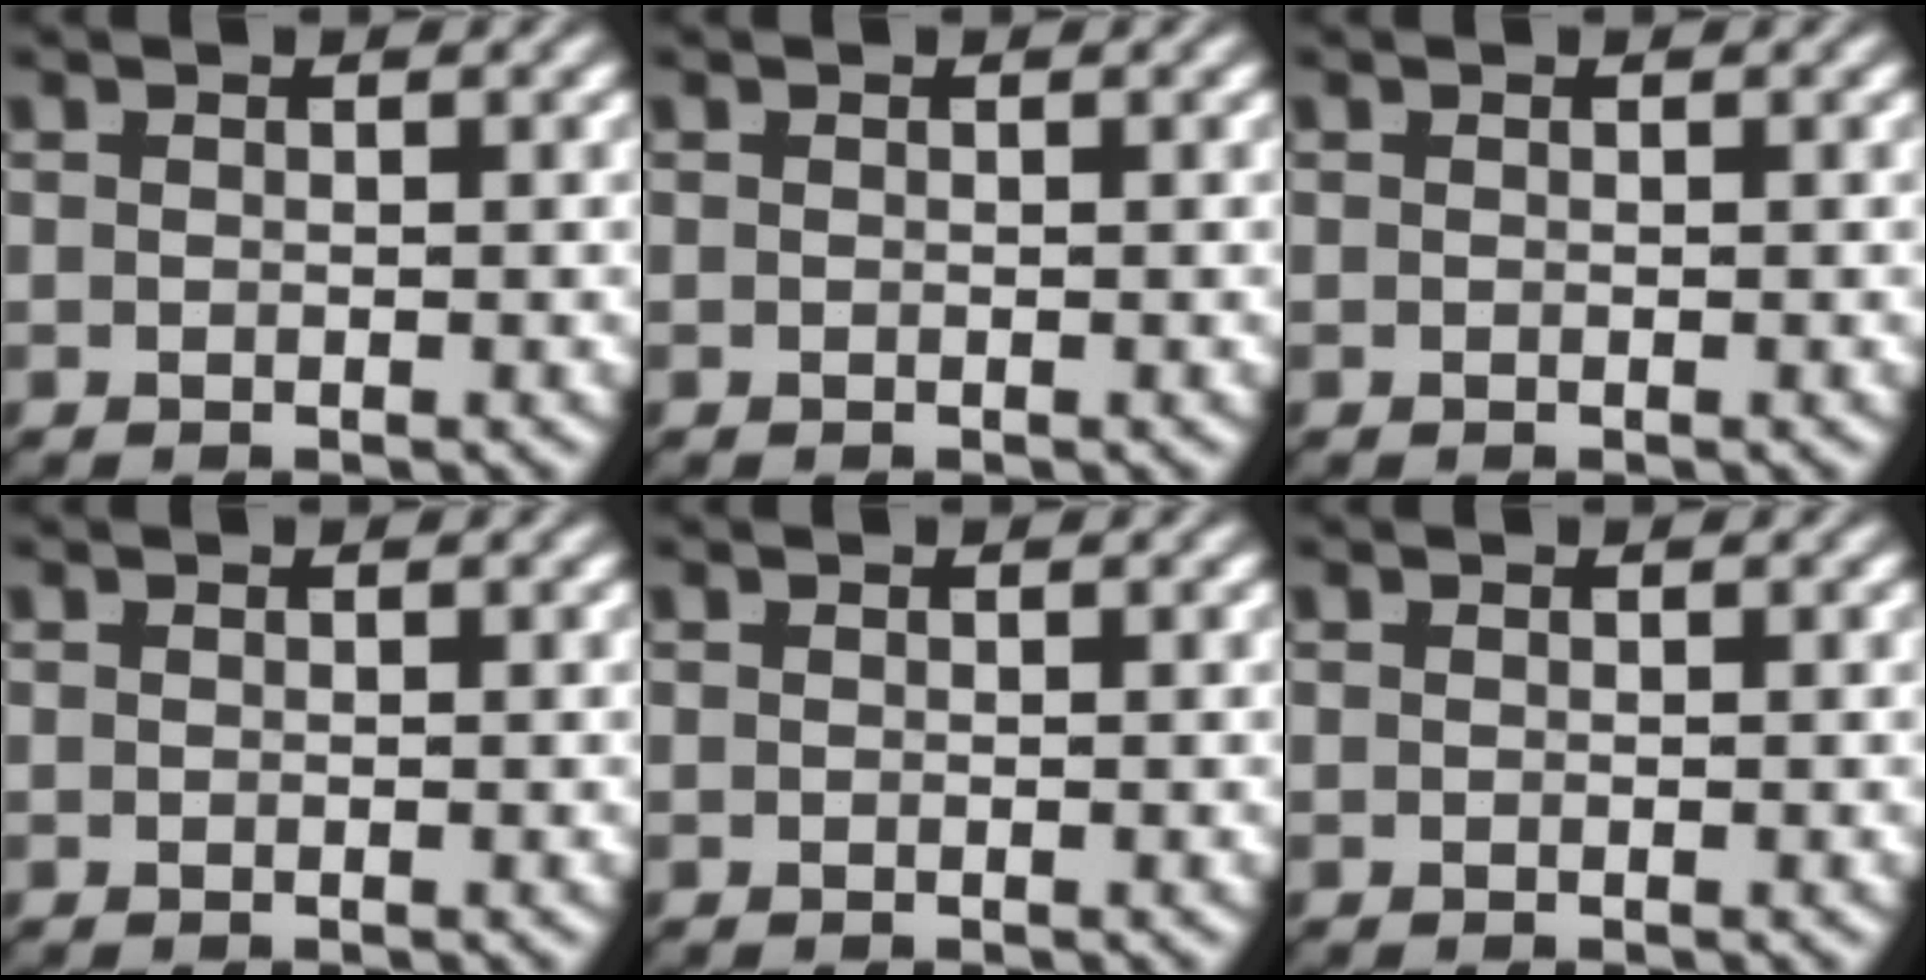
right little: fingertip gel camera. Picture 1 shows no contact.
{"total": 0.0}
{"total": 0.0}
{"total": 0.0}
{"total": 0.0}
{"total": 0.0}